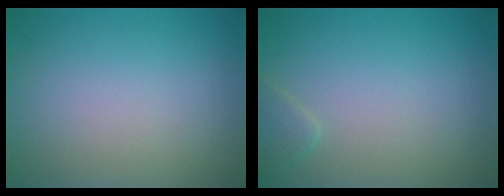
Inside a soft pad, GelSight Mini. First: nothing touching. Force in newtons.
{"total": 1.1, "press": 1.1, "slide": 0.1}